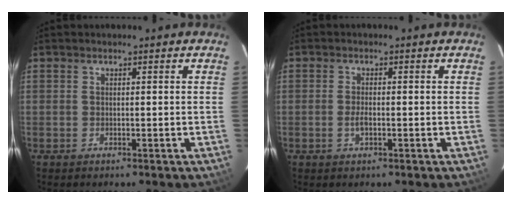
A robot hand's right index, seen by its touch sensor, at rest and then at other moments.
{"total": 2.1, "force": [-0.7, 0.8, 1.8], "torque": [-0.038, 0.000, -0.013]}